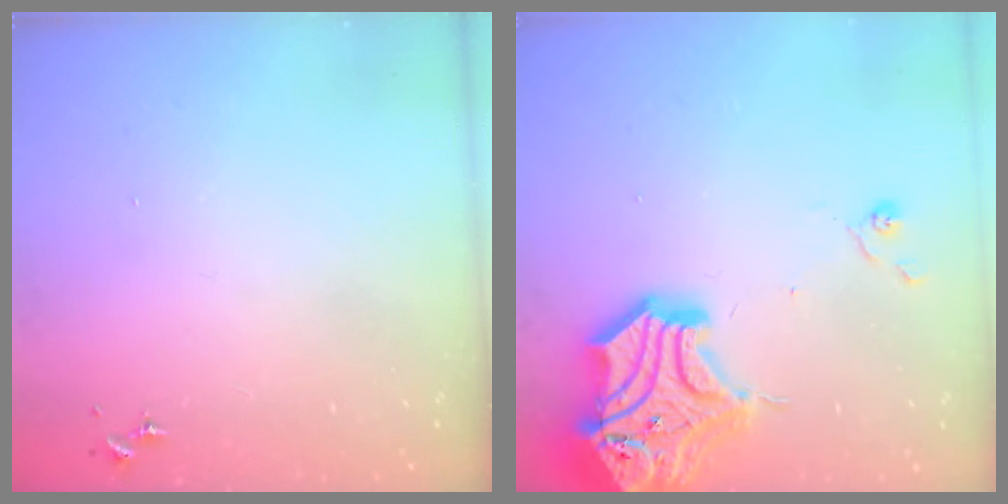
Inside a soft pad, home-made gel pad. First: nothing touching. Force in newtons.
{"total": 21.9, "press": 21.7, "slide": 2.9}